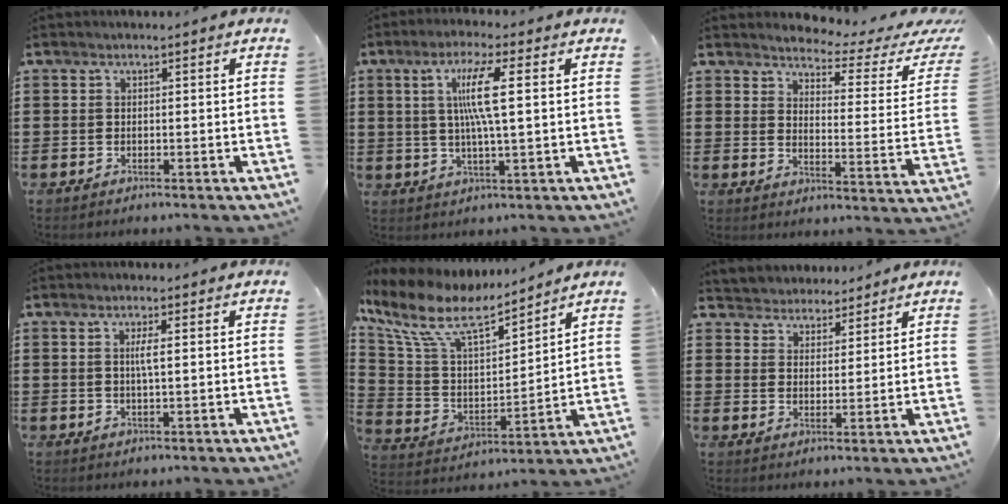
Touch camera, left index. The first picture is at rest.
{"total": 7.3, "force": [1.7, 0.8, 7.1], "torque": [-0.147, -0.001, 0.021]}
{"total": 3.5, "force": [3.2, 0.2, 1.4], "torque": [-0.034, -0.033, 0.043]}
{"total": 2.2, "force": [0.4, 0.2, 2.2], "torque": [-0.045, -0.002, 0.005]}
{"total": 11.2, "force": [8.2, 3.8, 6.6], "torque": [-0.160, -0.040, 0.142]}
{"total": 3.7, "force": [3.3, 1.3, -0.8], "torque": [-0.003, -0.012, 0.059]}